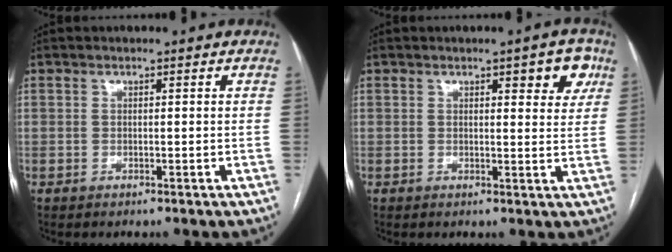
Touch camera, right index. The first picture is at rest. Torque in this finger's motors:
{"motor_torque": [0.46, 0.27, 0.12, 0.04]}